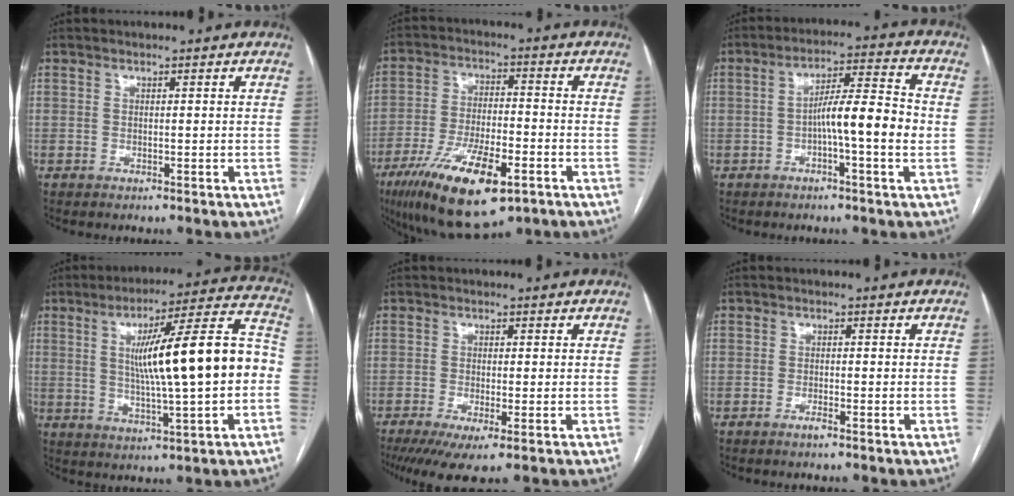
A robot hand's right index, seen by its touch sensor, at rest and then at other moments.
{"total": 16.1, "force": [-8.6, 4.9, 12.6], "torque": [-0.242, -0.019, -0.142]}
{"total": 7.9, "force": [-1.0, 0.8, 7.8], "torque": [-0.123, 0.015, -0.020]}
{"total": 17.7, "force": [0.2, 1.4, 17.6], "torque": [-0.266, 0.029, 0.005]}
{"total": 6.2, "force": [-3.6, 1.0, 4.9], "torque": [-0.078, -0.016, -0.062]}
{"total": 1.1, "force": [-0.8, 0.0, 0.6], "torque": [-0.013, 0.000, -0.015]}